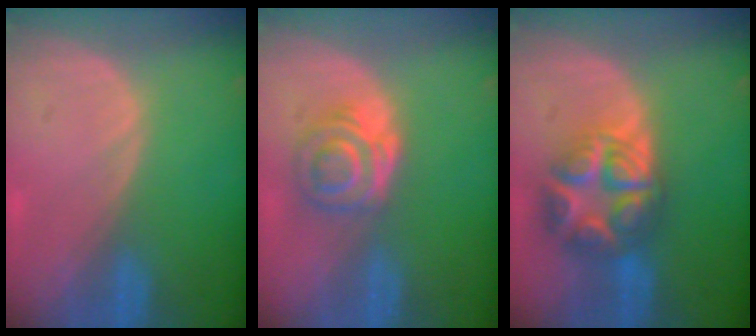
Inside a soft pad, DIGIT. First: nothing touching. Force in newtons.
{"total": 6.2, "press": 5.2, "slide": 3.3}
{"total": 8.8, "press": 8.8, "slide": 0.6}